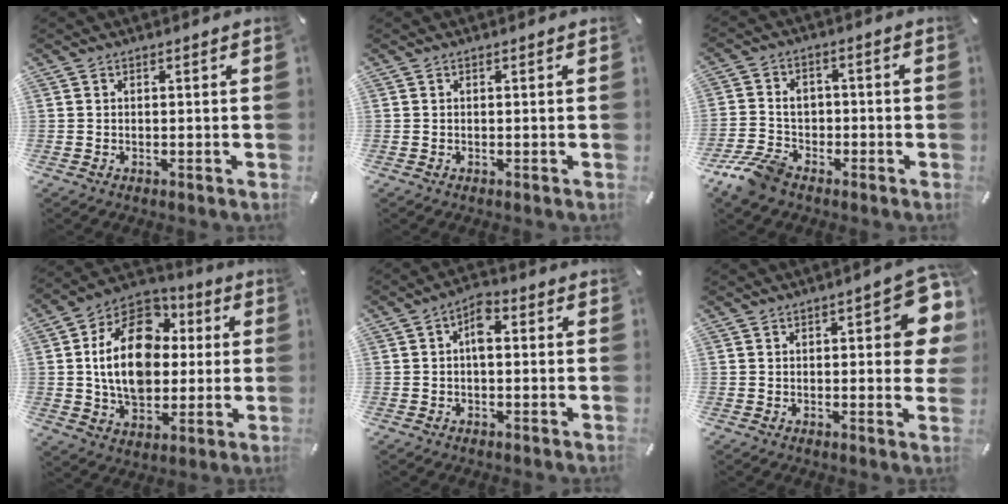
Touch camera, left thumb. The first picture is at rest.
{"total": 0.0}
{"total": 9.3, "force": [-4.6, 6.9, 4.3], "torque": [-0.097, 0.034, -0.084]}
{"total": 19.7, "force": [1.7, 14.3, 13.4], "torque": [-0.259, 0.010, 0.031]}
{"total": 4.9, "force": [0.3, 2.6, 4.1], "torque": [-0.065, 0.008, 0.001]}
{"total": 11.3, "force": [2.7, 4.6, 10.0], "torque": [-0.114, -0.017, 0.046]}